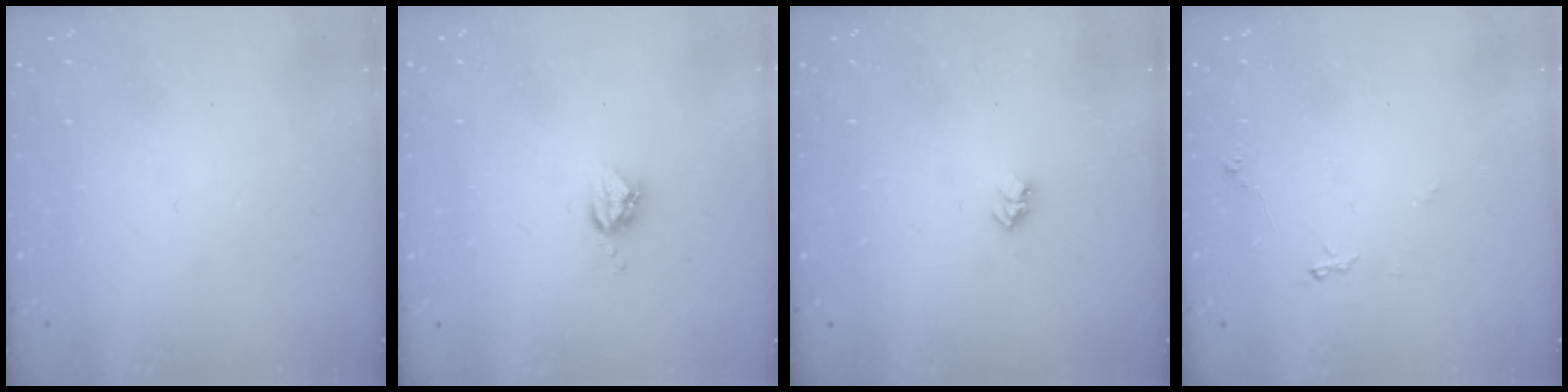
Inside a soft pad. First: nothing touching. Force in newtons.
{"total": 5.2, "press": 5.2, "slide": 0.1}
{"total": 2.7, "press": 2.7, "slide": 0.4}
{"total": 5.2, "press": 5.1, "slide": 0.7}